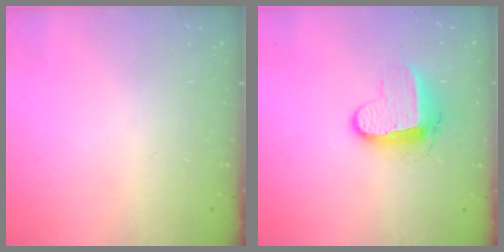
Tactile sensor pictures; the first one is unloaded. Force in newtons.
{"total": 10.0, "press": 10.0, "slide": 0.2}